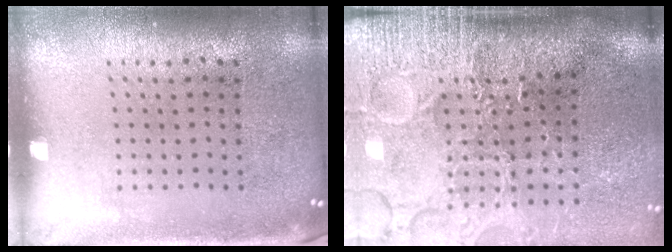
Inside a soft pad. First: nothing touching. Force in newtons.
{"total": 4.7, "press": 3.9, "slide": 2.6}